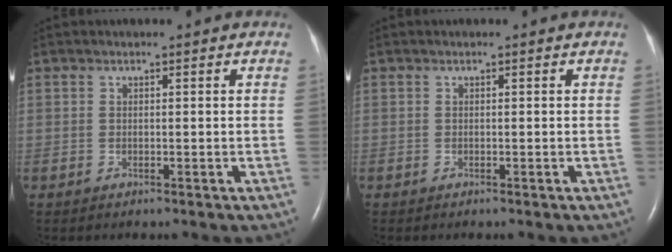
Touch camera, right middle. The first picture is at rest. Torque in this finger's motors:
{"motor_torque": [0.92, -1.22, 0.06, 0.04]}